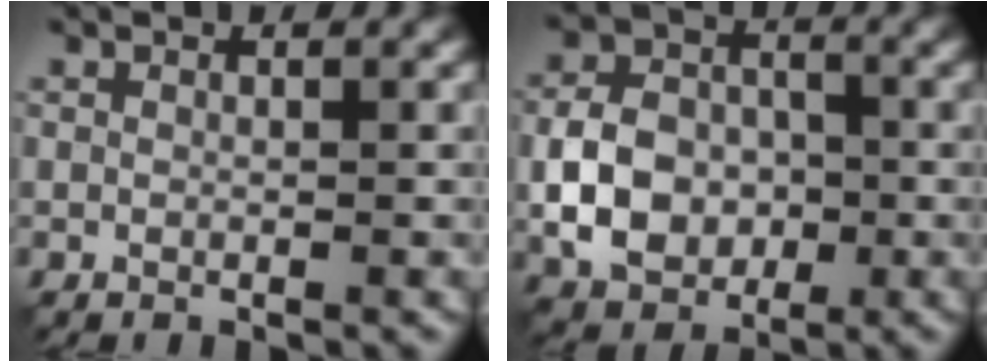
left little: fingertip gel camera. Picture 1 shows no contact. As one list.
[{"total": 6.0, "force": [-1.3, 4.7, 3.6], "torque": [-0.070, 0.003, -0.029]}]